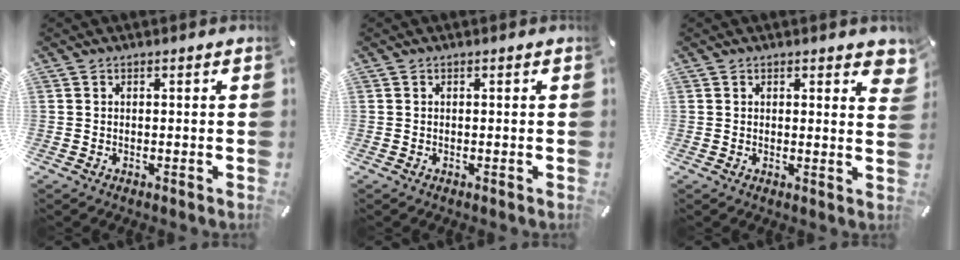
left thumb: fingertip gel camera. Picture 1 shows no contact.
{"total": 0.0}
{"total": 2.3, "force": [1.5, 1.0, 1.5], "torque": [-0.009, -0.006, 0.022]}